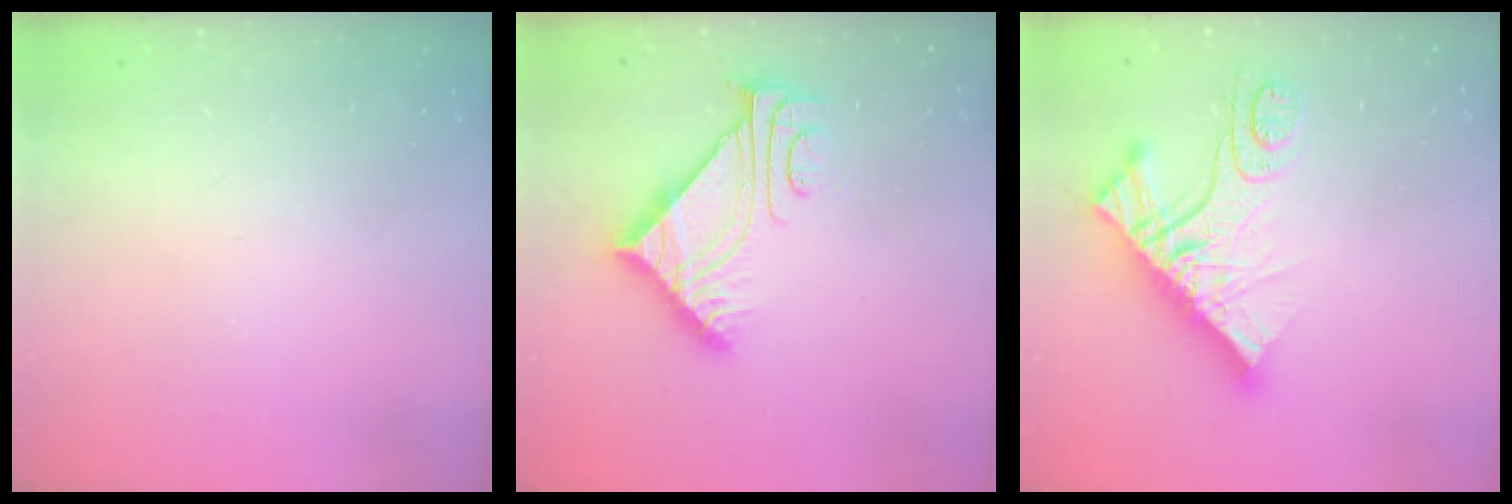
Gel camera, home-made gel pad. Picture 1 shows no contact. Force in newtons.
{"total": 8.8, "press": 8.7, "slide": 0.9}
{"total": 16.3, "press": 16.3, "slide": 1.4}